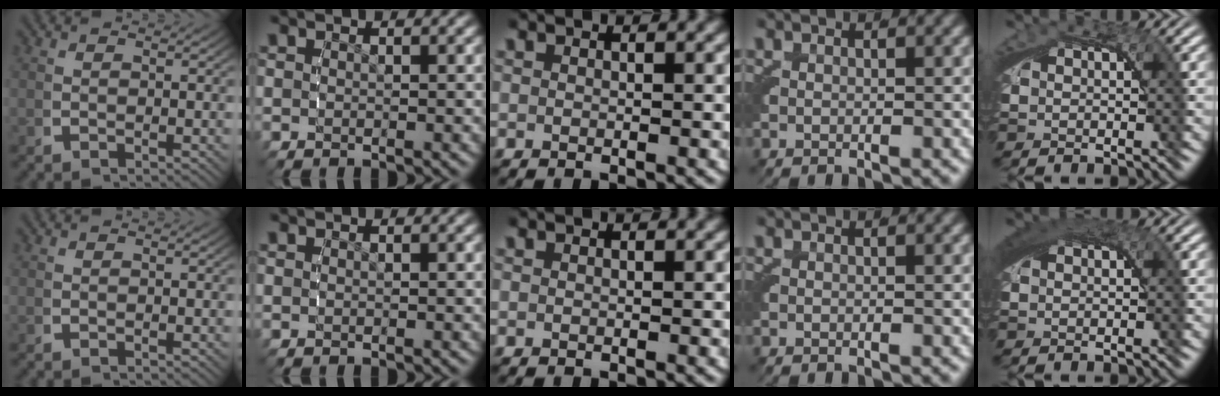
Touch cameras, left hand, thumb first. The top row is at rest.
{"little": {"total": 2.5, "force": [0.9, 1.2, 2.0], "torque": [-0.039, -0.001, 0.016]}}